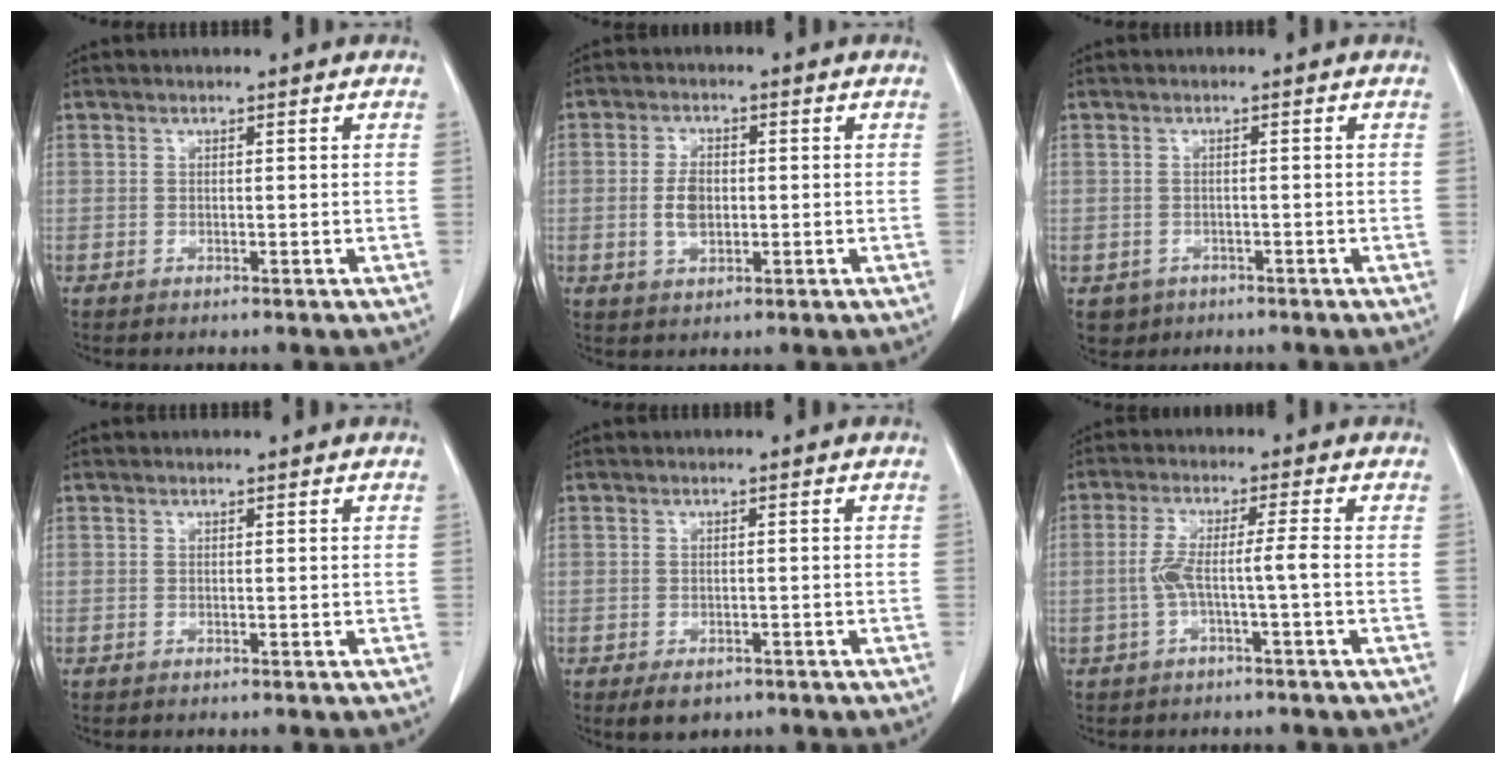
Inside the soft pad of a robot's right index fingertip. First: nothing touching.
{"total": 4.5, "force": [-0.4, 2.5, 3.7], "torque": [-0.077, 0.003, -0.005]}
{"total": 3.1, "force": [-1.6, 2.7, 0.3], "torque": [-0.002, 0.006, -0.020]}
{"total": 0.0}
{"total": 3.3, "force": [-2.1, 1.9, 1.6], "torque": [-0.020, -0.002, -0.022]}
{"total": 4.8, "force": [-1.2, -0.3, 4.6], "torque": [-0.095, 0.014, -0.020]}